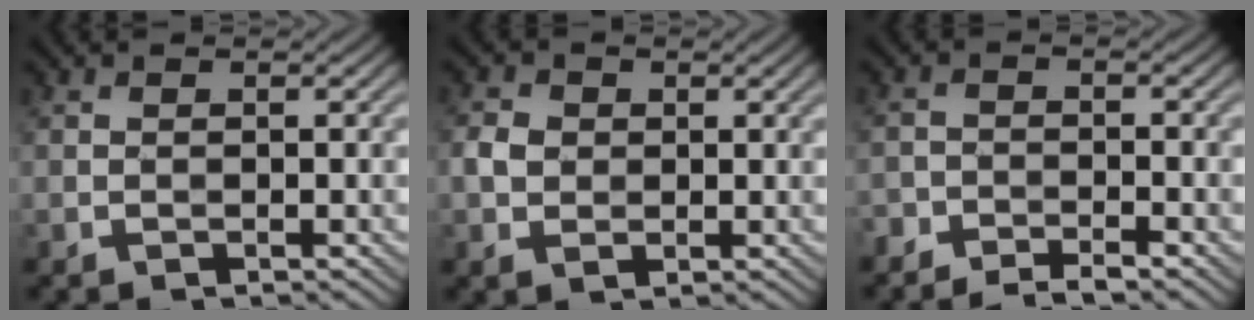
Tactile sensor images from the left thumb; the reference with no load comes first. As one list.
[{"total": 2.9, "force": [0.4, 2.4, 1.7], "torque": [-0.042, 0.000, 0.004]}, {"total": 3.7, "force": [-3.3, 0.6, 1.4], "torque": [-0.027, -0.001, -0.065]}]